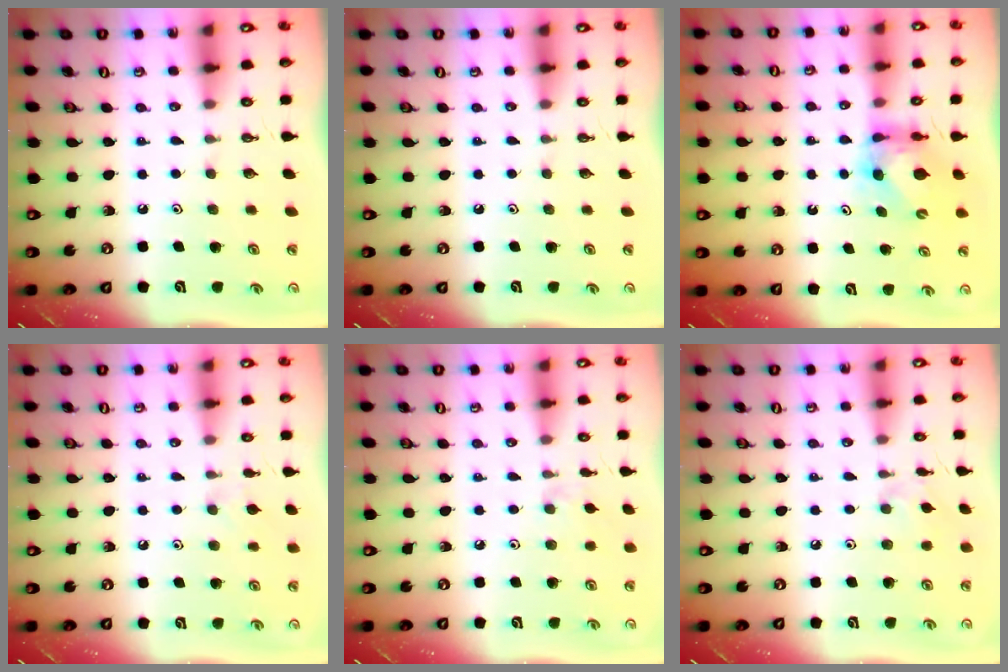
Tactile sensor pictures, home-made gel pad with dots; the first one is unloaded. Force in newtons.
{"total": 0.0}
{"total": 6.3, "press": 6.3, "slide": 0.7}
{"total": 3.7, "press": 3.7, "slide": 0.6}
{"total": 1.5, "press": 1.4, "slide": 0.4}
{"total": 5.4, "press": 5.4, "slide": 0.8}